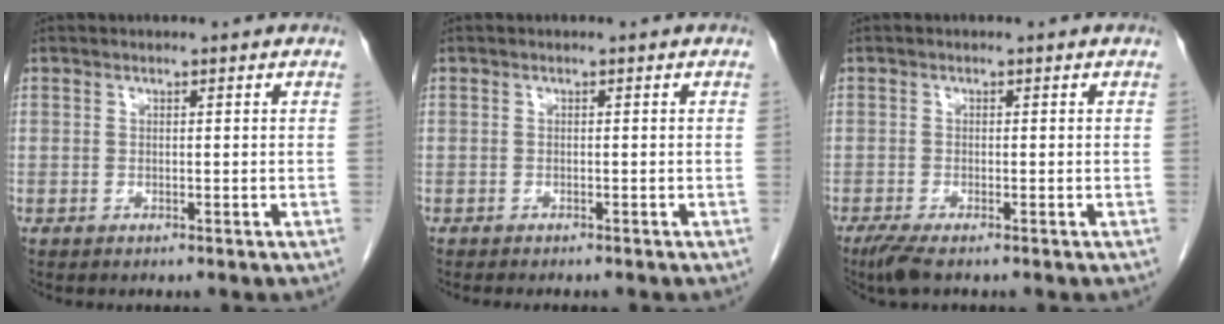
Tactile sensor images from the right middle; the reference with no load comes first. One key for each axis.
{"total": 2.9, "fx": -2.5, "fy": 0.4, "fz": 1.3, "tx": -0.020, "ty": -0.005, "tz": -0.027}
{"total": 2.7, "fx": -2.0, "fy": 0.3, "fz": 1.9, "tx": -0.042, "ty": -0.009, "tz": -0.041}